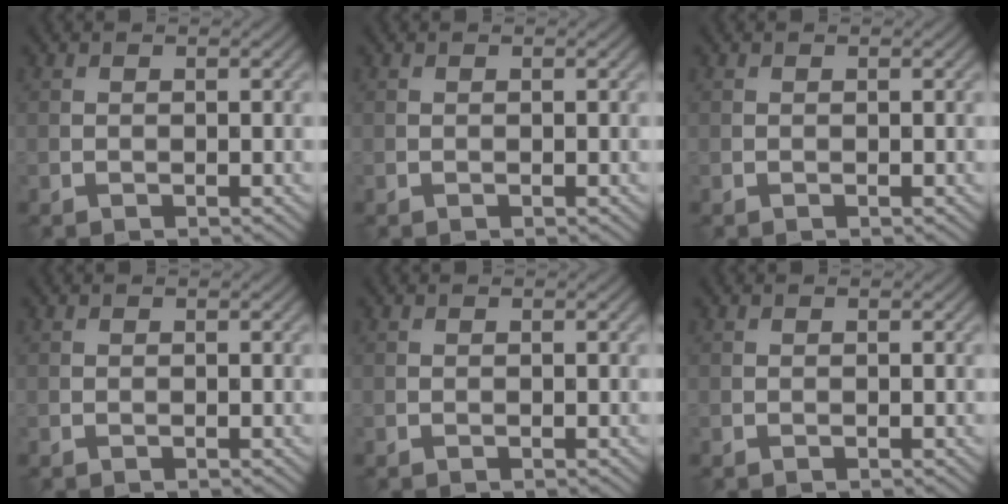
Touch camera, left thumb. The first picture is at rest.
{"total": 0.0}
{"total": 0.0}
{"total": 0.0}
{"total": 0.0}
{"total": 0.0}